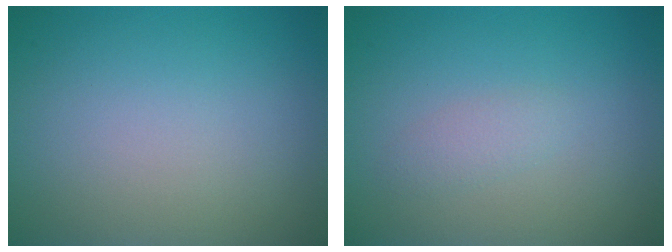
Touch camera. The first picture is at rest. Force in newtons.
{"total": 1.2, "press": 1.2, "slide": 0.1}